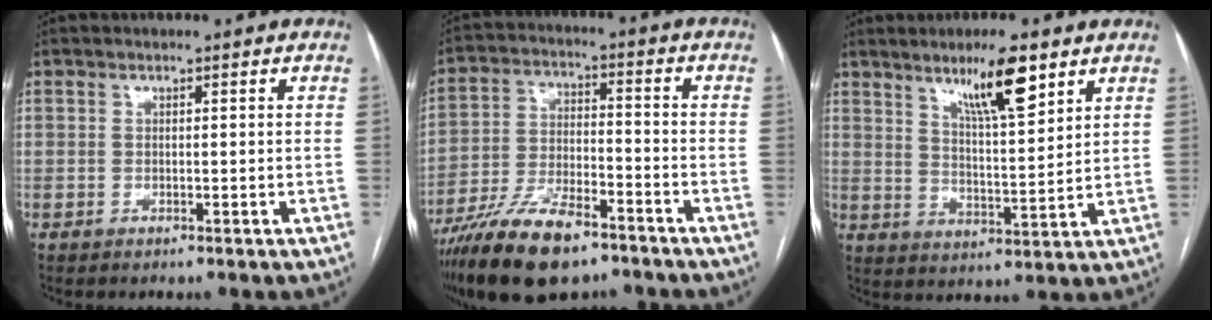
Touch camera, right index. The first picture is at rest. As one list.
[{"total": 14.7, "force": [-10.4, 4.5, 9.3], "torque": [-0.187, -0.016, -0.187]}, {"total": 9.6, "force": [6.2, 1.1, 7.3], "torque": [-0.124, -0.004, 0.106]}]